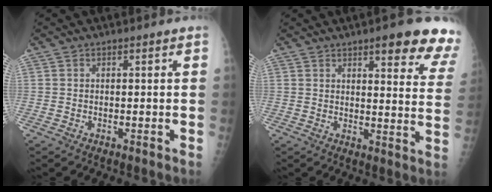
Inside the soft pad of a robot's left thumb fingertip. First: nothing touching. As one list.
[{"total": 15.0, "force": [10.2, 3.6, 10.4], "torque": [-0.094, -0.045, 0.109]}]